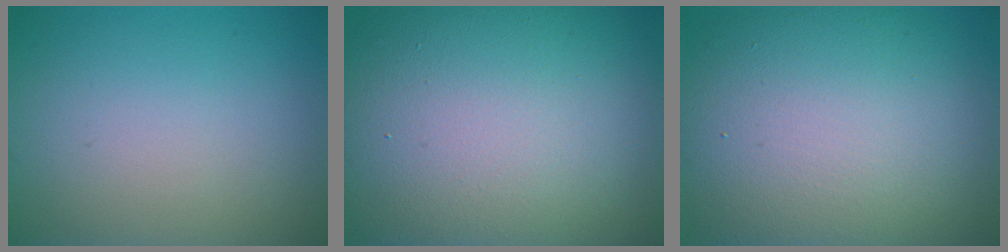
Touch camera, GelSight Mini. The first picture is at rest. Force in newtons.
{"total": 19.6, "press": 19.6, "slide": 0.8}
{"total": 14.2, "press": 14.1, "slide": 1.1}